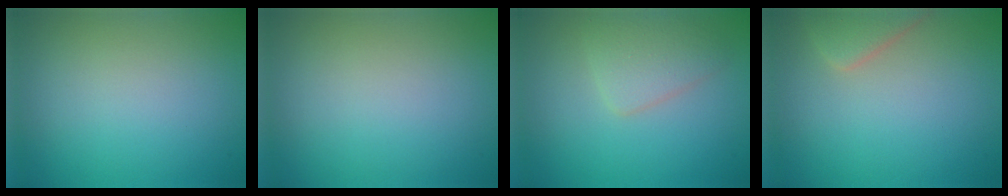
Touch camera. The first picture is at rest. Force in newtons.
{"total": 0.0}
{"total": 2.7, "press": 2.7, "slide": 0.1}
{"total": 2.8, "press": 2.8, "slide": 0.2}